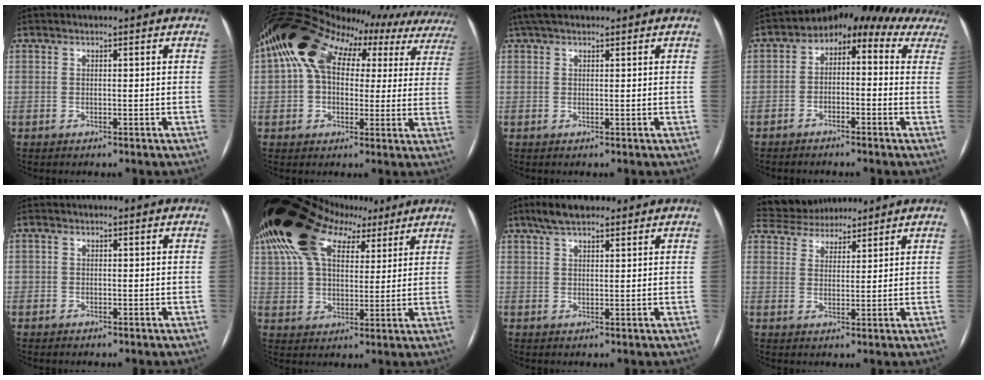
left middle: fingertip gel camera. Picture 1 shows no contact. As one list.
[{"total": 20.2, "force": [12.4, 10.9, 11.7], "torque": [-0.194, 0.086, 0.166]}, {"total": 4.0, "force": [3.1, 1.5, 2.0], "torque": [-0.039, 0.029, 0.056]}, {"total": 12.3, "force": [6.5, 6.6, 8.1], "torque": [-0.098, 0.057, 0.051]}, {"total": 1.1, "force": [-0.3, 1.0, 0.2], "torque": [0.000, 0.005, -0.007]}, {"total": 19.3, "force": [11.0, 10.7, 11.7], "torque": [-0.240, 0.076, 0.191]}, {"total": 5.8, "force": [4.2, 2.1, 3.4], "torque": [-0.070, 0.025, 0.073]}, {"total": 6.9, "force": [6.5, 2.4, 0.8], "torque": [-0.017, 0.029, 0.110]}]